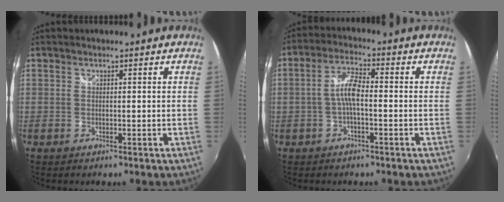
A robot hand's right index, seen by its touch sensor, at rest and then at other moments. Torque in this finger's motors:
{"motor_torque": [0.93, -0.08, 0.52, 0.12]}